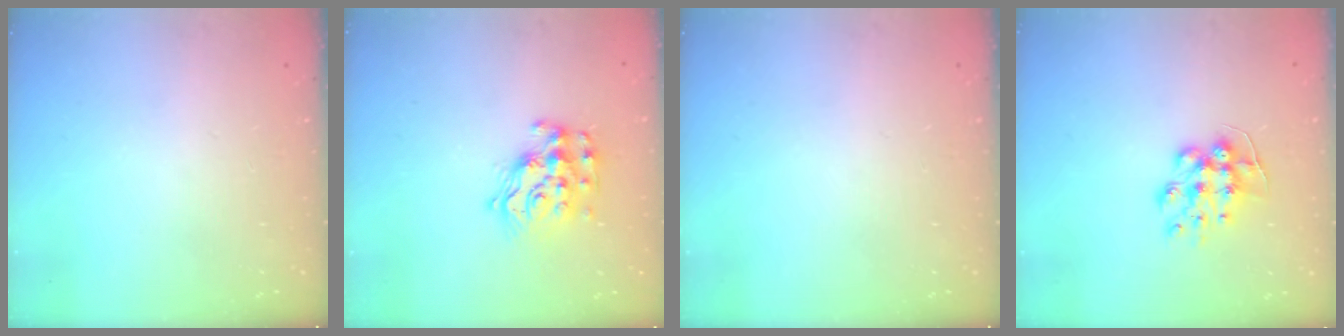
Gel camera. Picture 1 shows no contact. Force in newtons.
{"total": 11.8, "press": 11.8, "slide": 0.7}
{"total": 0.0}
{"total": 10.4, "press": 10.4, "slide": 0.8}